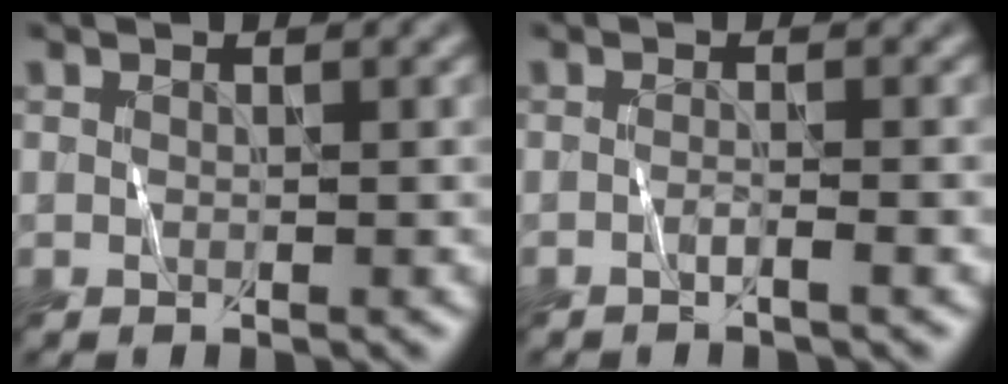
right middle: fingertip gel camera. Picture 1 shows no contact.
{"total": 1.3, "force": [-0.7, 0.2, 1.1], "torque": [-0.011, 0.003, -0.016]}